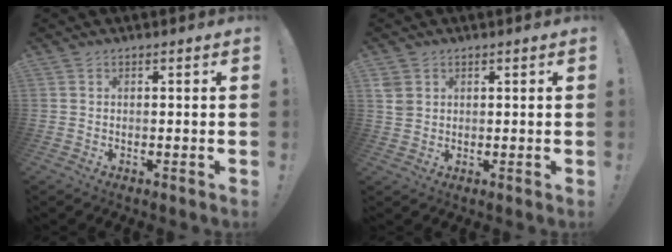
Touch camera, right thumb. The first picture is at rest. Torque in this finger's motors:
{"motor_torque": [0.44, 0.79, 0.13, 0.23, -0.04]}